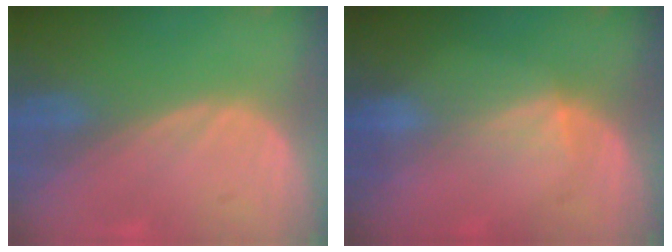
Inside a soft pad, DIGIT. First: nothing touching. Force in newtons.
{"total": 2.7, "press": 2.4, "slide": 1.2}